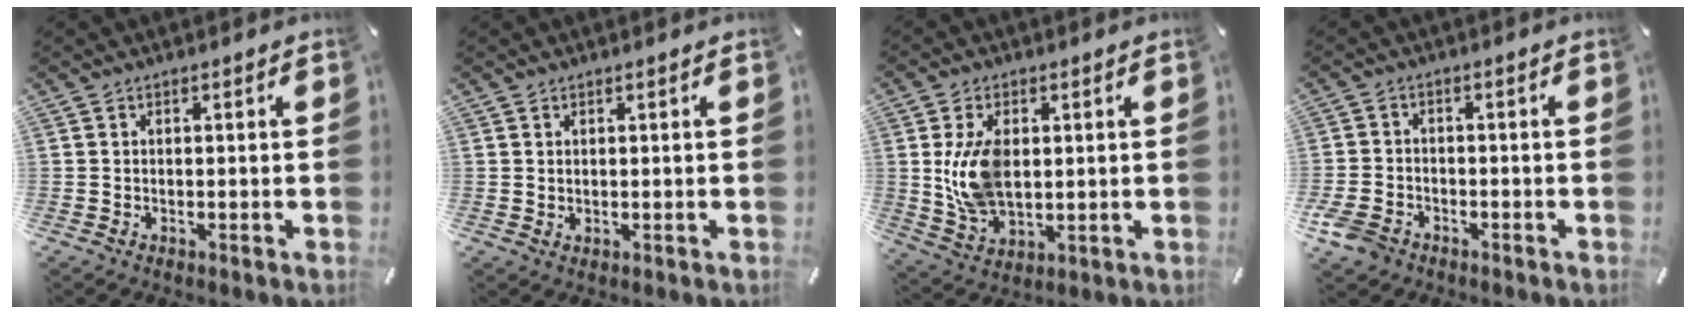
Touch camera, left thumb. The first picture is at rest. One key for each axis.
{"total": 0.6, "fx": 0.5, "fy": 0.3, "fz": 0.3, "tx": -0.005, "ty": -0.001, "tz": 0.010}
{"total": 11.2, "fx": 1.7, "fy": 7.0, "fz": 8.6, "tx": -0.177, "ty": -0.005, "tz": 0.031}
{"total": 4.8, "fx": -2.9, "fy": 3.3, "fz": 2.0, "tx": -0.058, "ty": 0.010, "tz": -0.058}